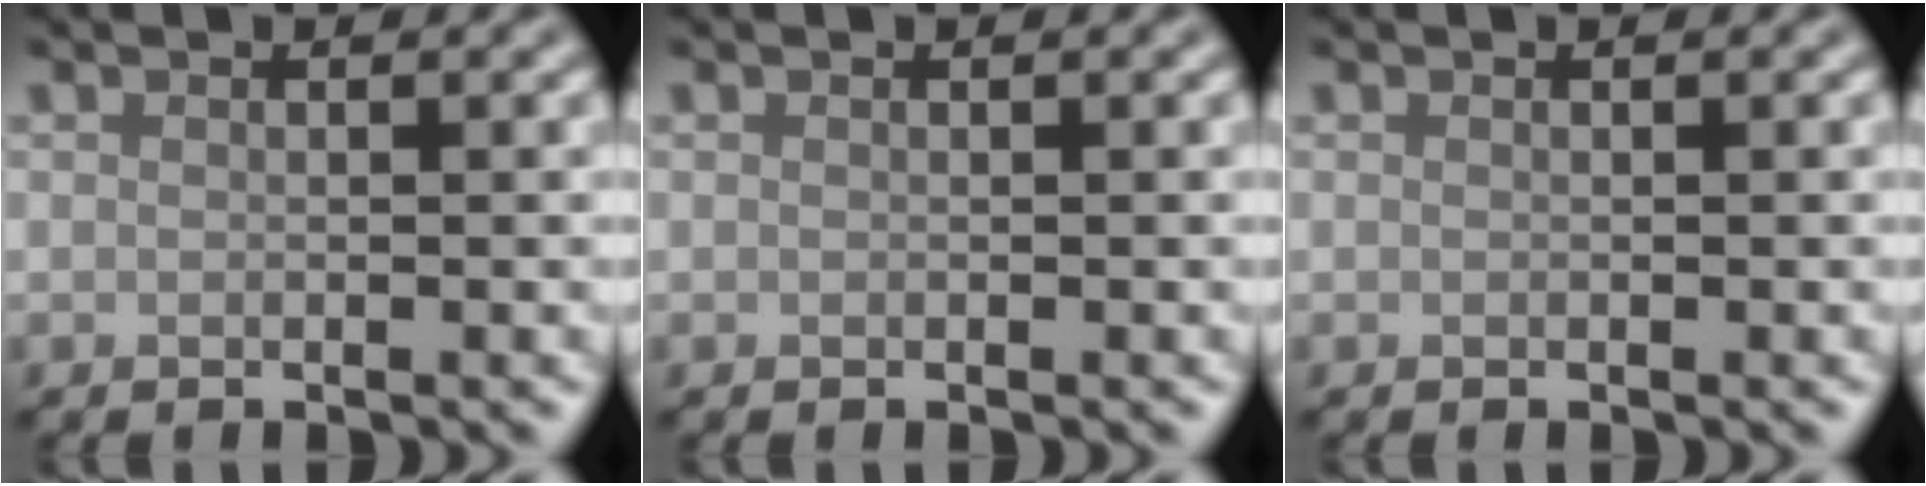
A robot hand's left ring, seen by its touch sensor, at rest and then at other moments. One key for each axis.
{"total": 0.0}
{"total": 0.0}